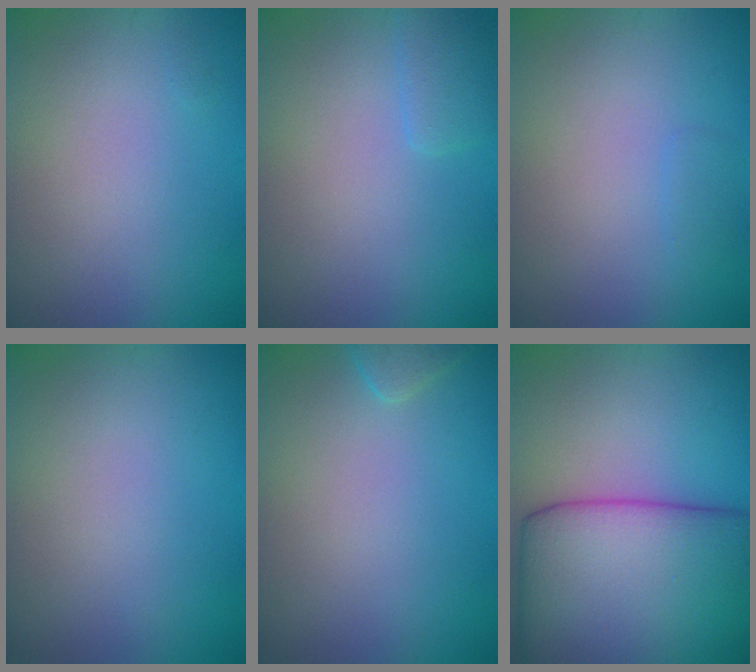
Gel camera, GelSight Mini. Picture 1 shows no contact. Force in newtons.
{"total": 1.4, "press": 1.4, "slide": 0.1}
{"total": 0.8, "press": 0.8, "slide": 0.1}
{"total": 0.0}
{"total": 1.5, "press": 1.5, "slide": 0.2}
{"total": 14.6, "press": 14.6, "slide": 0.3}